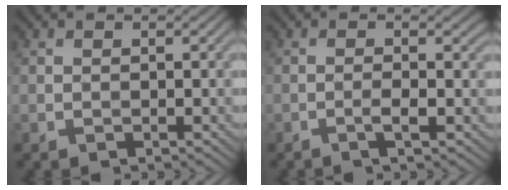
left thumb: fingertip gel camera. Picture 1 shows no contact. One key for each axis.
{"total": 2.5, "fx": -0.9, "fy": -0.1, "fz": 2.4, "tx": -0.042, "ty": 0.009, "tz": -0.021}